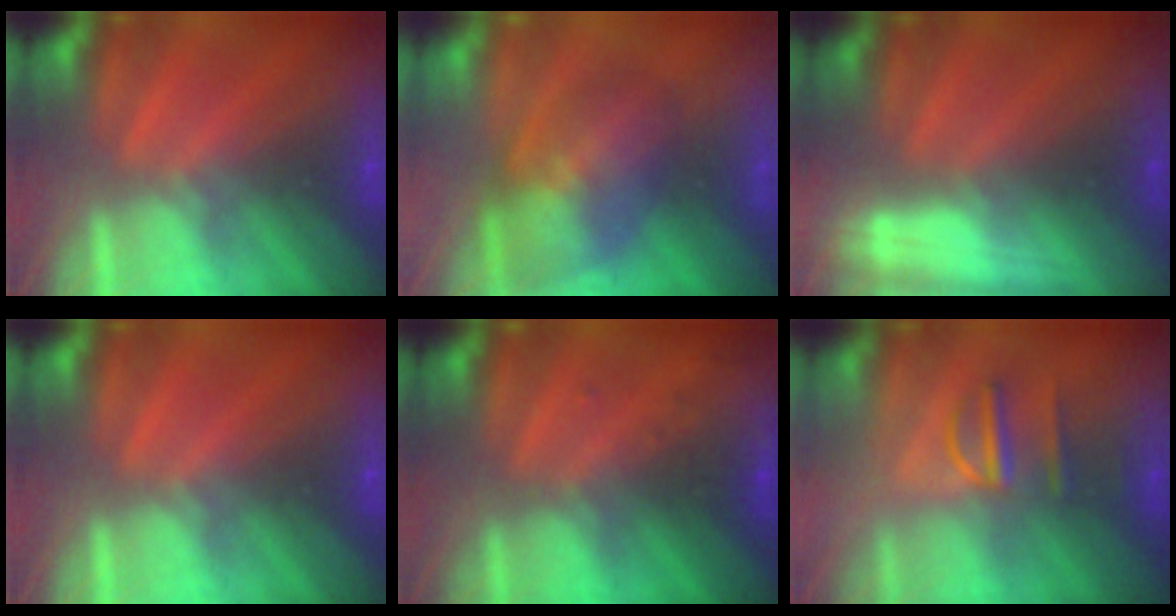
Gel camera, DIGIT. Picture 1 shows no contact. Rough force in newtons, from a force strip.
{"total": 6.4}
{"total": 2.8}
{"total": 0.0}
{"total": 2.8}
{"total": 2.9}